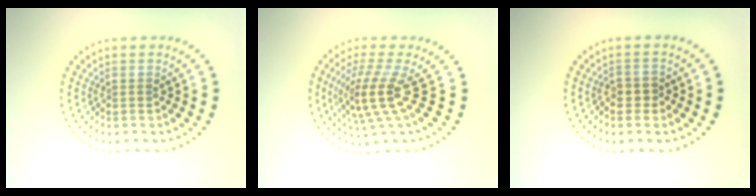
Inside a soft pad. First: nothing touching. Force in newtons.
{"total": 4.1, "press": 2.9, "slide": 3.0}
{"total": 1.2, "press": 1.1, "slide": 0.3}